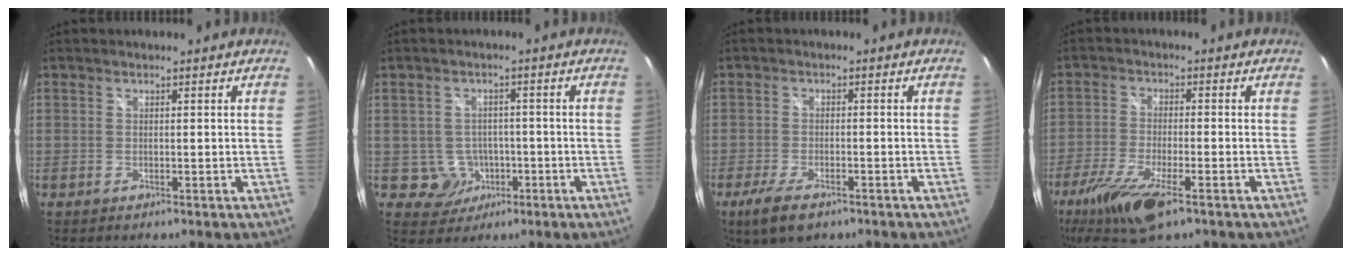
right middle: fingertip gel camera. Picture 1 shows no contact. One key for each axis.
{"total": 5.0, "fx": -1.6, "fy": 4.7, "fz": 0.7, "tx": -0.028, "ty": 0.014, "tz": -0.010}
{"total": 6.5, "fx": -4.3, "fy": 2.2, "fz": 4.3, "tx": -0.107, "ty": -0.020, "tz": -0.075}
{"total": 11.8, "fx": -7.5, "fy": 3.0, "fz": 8.6, "tx": -0.193, "ty": -0.041, "tz": -0.142}